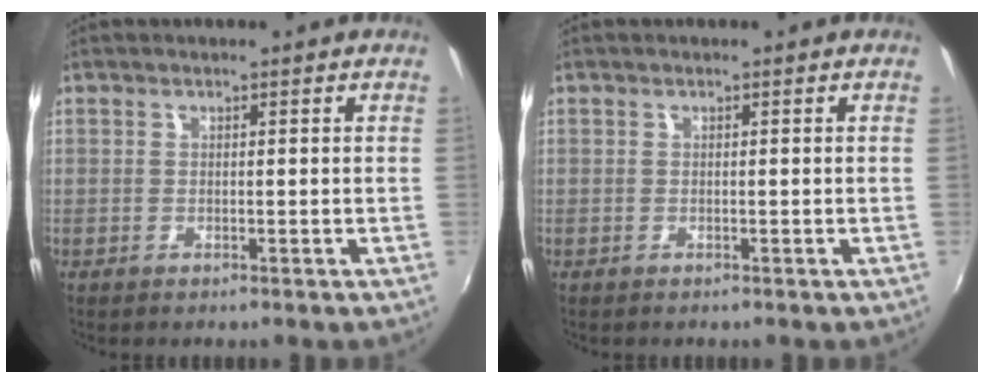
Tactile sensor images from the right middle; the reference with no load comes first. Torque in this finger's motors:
{"motor_torque": [-0.40, 0.03, -0.03, 0.01]}